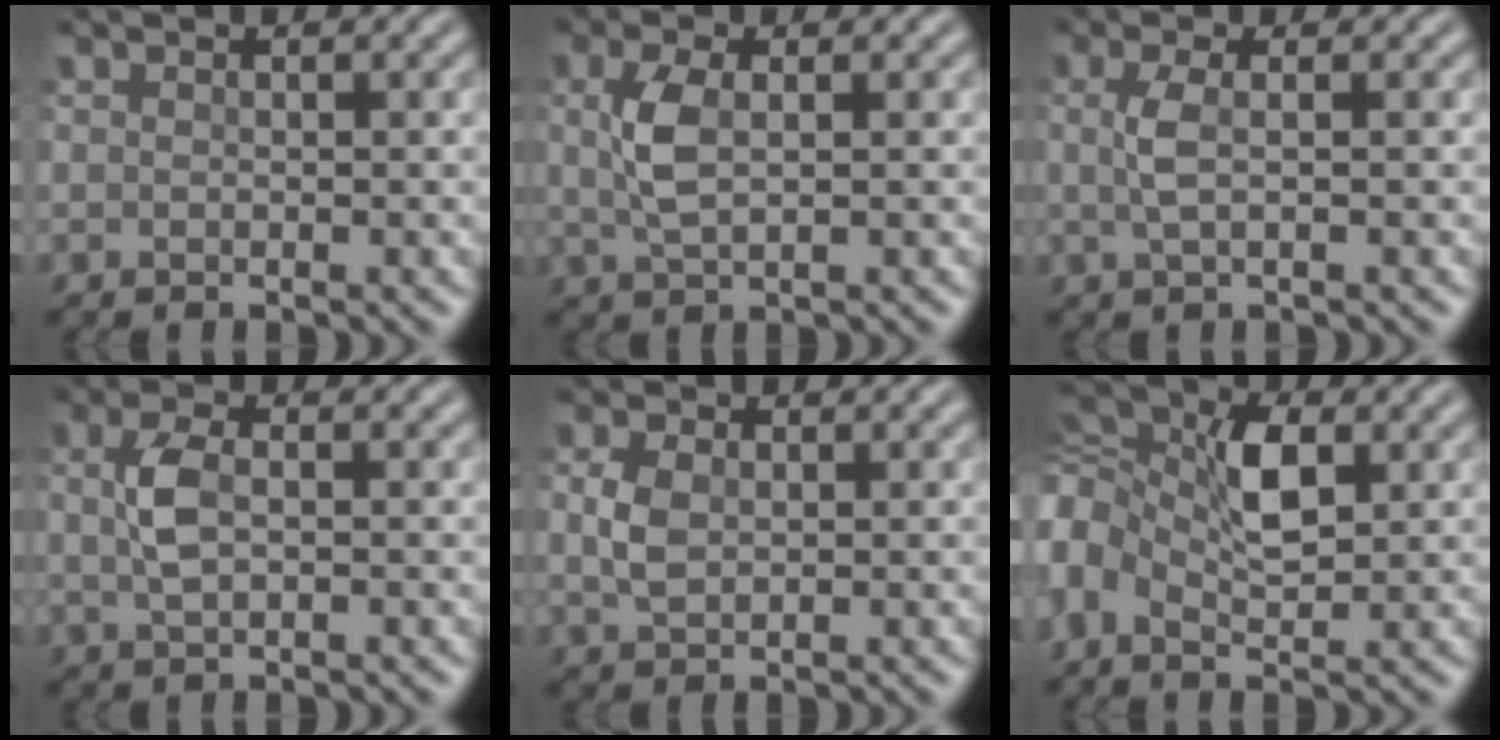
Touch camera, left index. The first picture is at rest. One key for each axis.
{"total": 3.1, "fx": 0.2, "fy": 1.3, "fz": 2.8, "tx": -0.066, "ty": 0.005, "tz": 0.006}
{"total": 2.1, "fx": 0.1, "fy": 0.3, "fz": 2.1, "tx": -0.049, "ty": 0.003, "tz": 0.000}
{"total": 2.9, "fx": 0.1, "fy": 1.4, "fz": 2.5, "tx": -0.058, "ty": 0.006, "tz": 0.001}
{"total": 2.2, "fx": 0.0, "fy": 1.5, "fz": 1.6, "tx": -0.039, "ty": 0.002, "tz": -0.002}
{"total": 7.3, "fx": 0.9, "fy": 4.5, "fz": 5.7, "tx": -0.128, "ty": 0.013, "tz": 0.005}